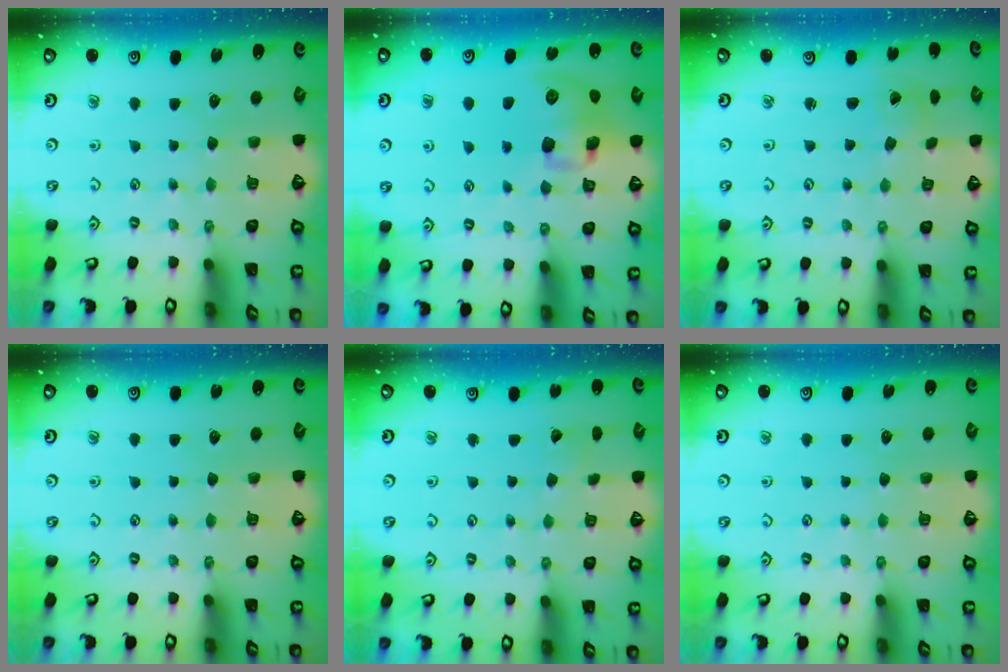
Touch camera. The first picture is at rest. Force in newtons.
{"total": 12.1, "press": 11.9, "slide": 1.9}
{"total": 2.1, "press": 2.1, "slide": 0.1}
{"total": 0.0}
{"total": 2.7, "press": 2.6, "slide": 0.3}
{"total": 0.0}